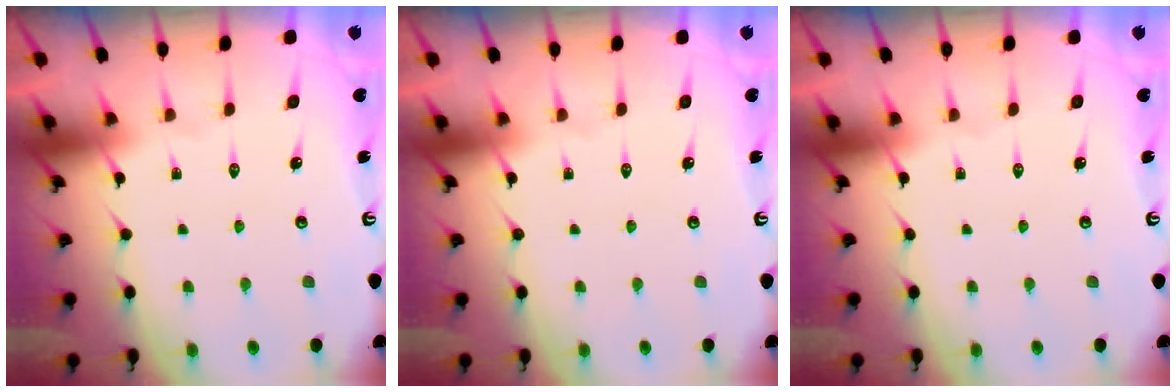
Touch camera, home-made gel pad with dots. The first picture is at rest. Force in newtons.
{"total": 0.0}
{"total": 0.0}